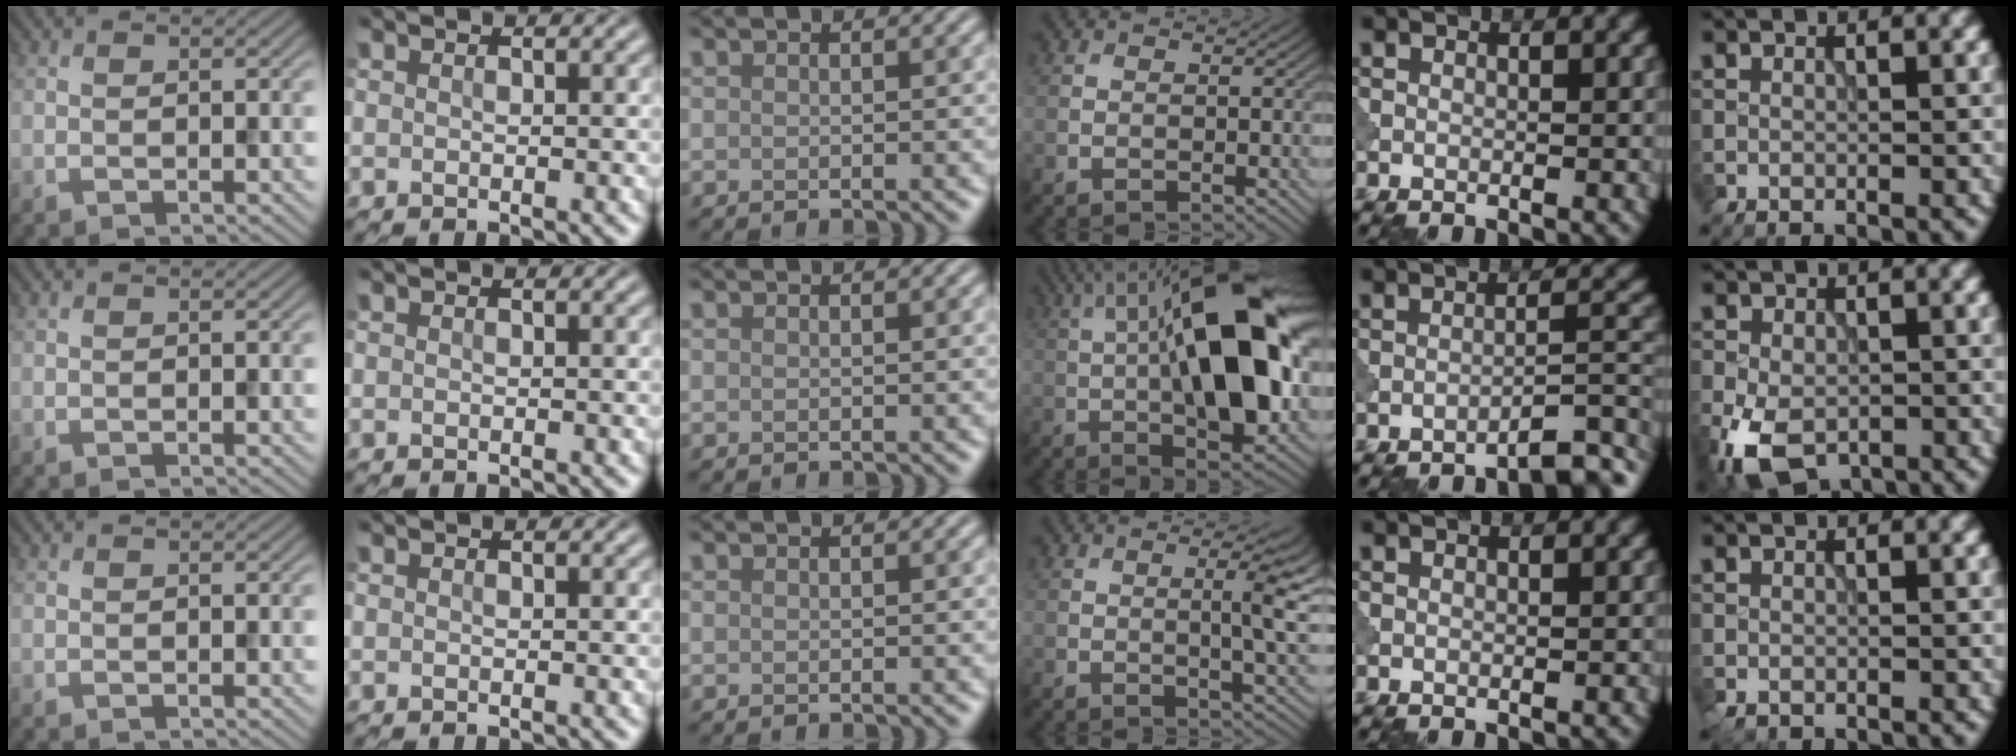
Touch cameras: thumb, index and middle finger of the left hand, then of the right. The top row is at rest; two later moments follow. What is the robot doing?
{"motion": "shake", "object": "bell"}